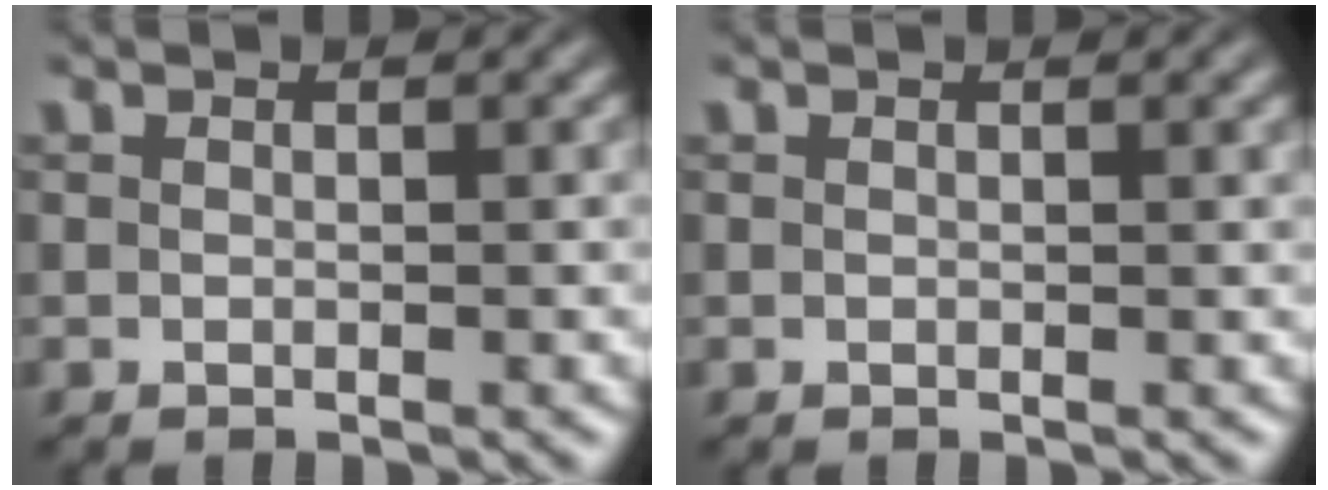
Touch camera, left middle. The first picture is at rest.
{"total": 0.7, "force": [0.4, 0.2, 0.6], "torque": [-0.004, 0.005, 0.007]}